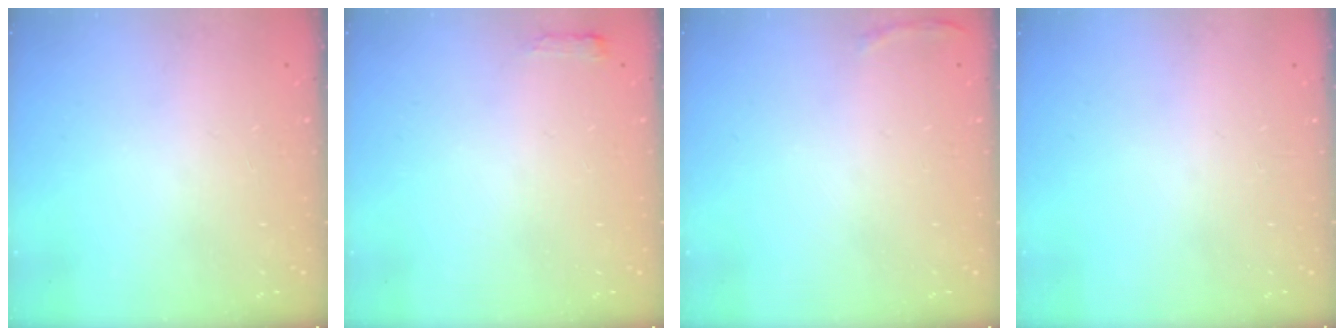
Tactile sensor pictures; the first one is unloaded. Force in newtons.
{"total": 2.7, "press": 2.6, "slide": 0.5}
{"total": 5.2, "press": 5.1, "slide": 1.2}
{"total": 0.0}